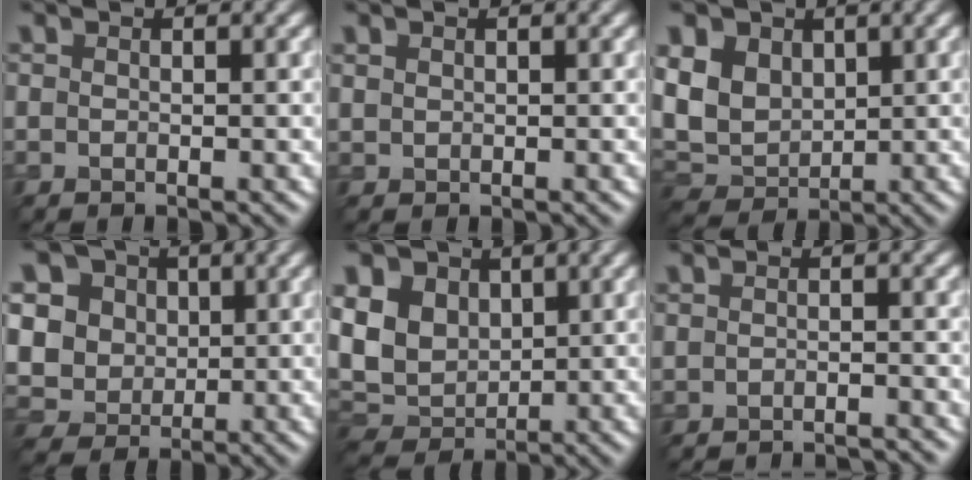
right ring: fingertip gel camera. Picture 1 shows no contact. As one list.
[{"total": 0.6, "force": [0.5, 0.4, 0.2], "torque": [-0.005, -0.002, 0.013]}, {"total": 6.7, "force": [2.0, 5.2, 3.8], "torque": [-0.104, 0.015, 0.036]}, {"total": 10.3, "force": [3.5, 8.7, 4.3], "torque": [-0.107, 0.015, 0.053]}, {"total": 8.2, "force": [2.4, 6.4, 4.6], "torque": [-0.116, 0.021, 0.033]}, {"total": 3.3, "force": [-3.2, 0.3, 1.0], "torque": [-0.007, 0.004, -0.042]}]